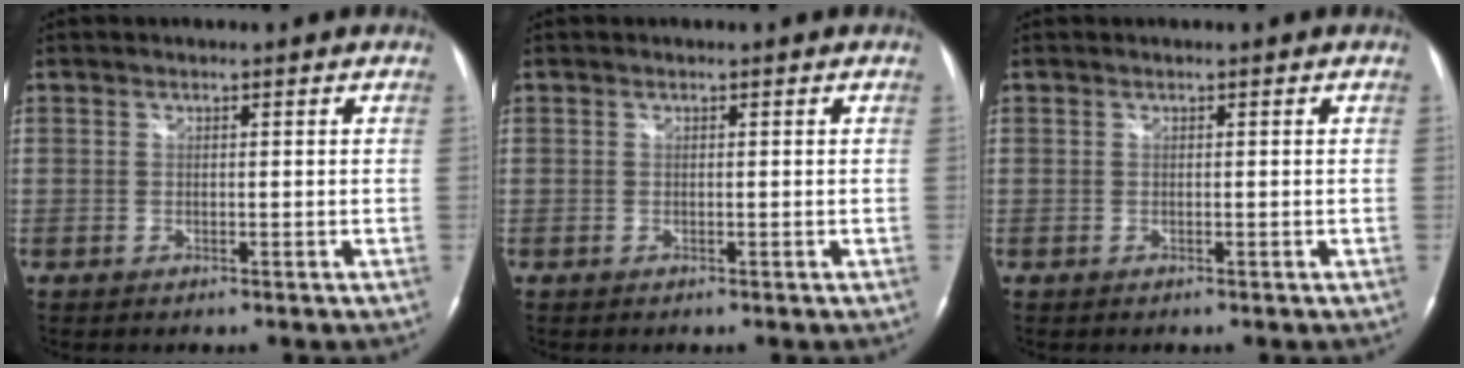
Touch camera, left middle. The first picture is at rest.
{"total": 0.0}
{"total": 0.0}